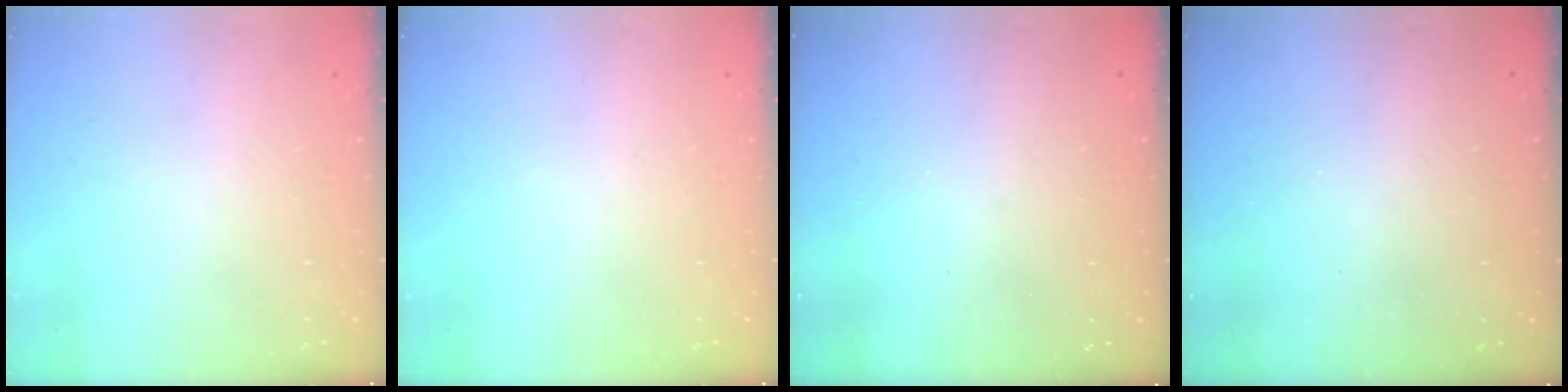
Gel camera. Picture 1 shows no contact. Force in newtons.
{"total": 0.0}
{"total": 3.4, "press": 3.4, "slide": 0.1}
{"total": 3.2, "press": 3.2, "slide": 0.1}